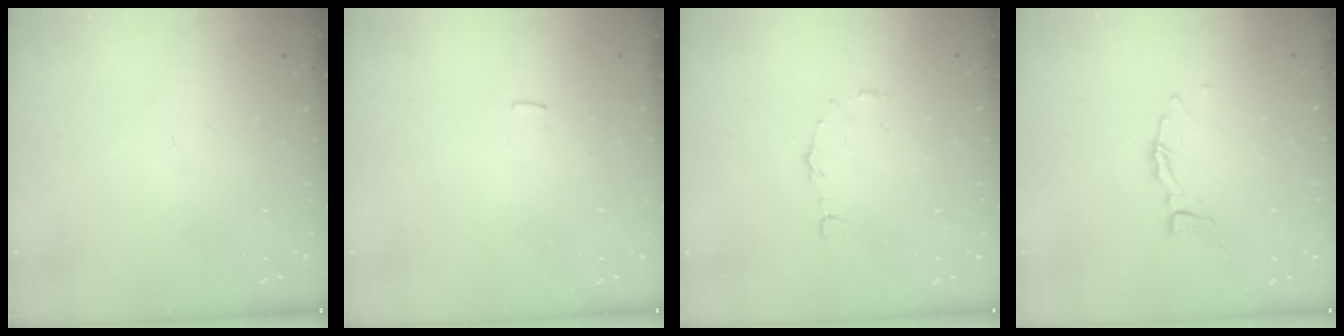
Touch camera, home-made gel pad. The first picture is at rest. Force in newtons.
{"total": 1.5, "press": 1.4, "slide": 0.3}
{"total": 5.1, "press": 5.0, "slide": 0.6}
{"total": 5.1, "press": 5.1, "slide": 0.2}